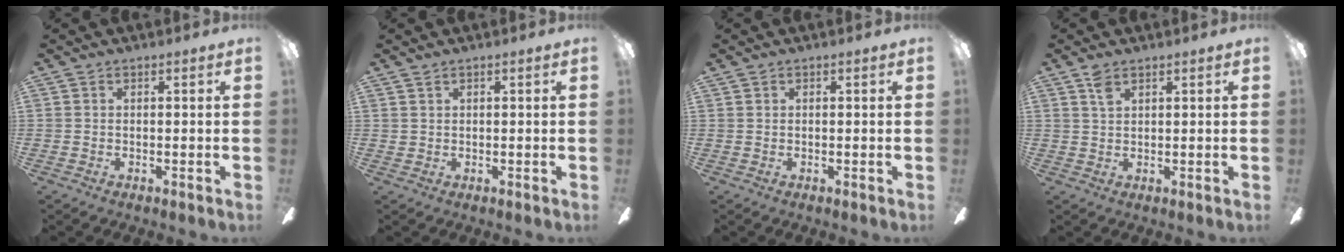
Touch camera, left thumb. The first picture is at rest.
{"total": 0.8, "force": [0.6, 0.5, 0.0], "torque": [-0.002, 0.001, 0.012]}
{"total": 0.0}
{"total": 2.4, "force": [1.7, 1.0, 1.5], "torque": [-0.034, 0.001, 0.031]}